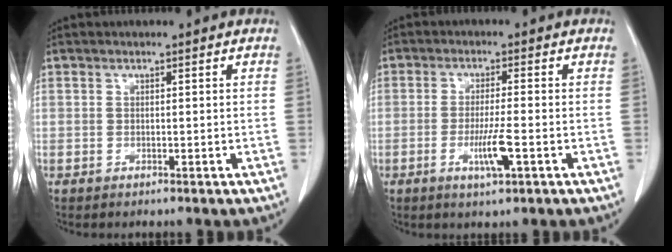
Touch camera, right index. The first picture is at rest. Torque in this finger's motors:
{"motor_torque": [0.11, -0.11, 0.07, 0.05]}